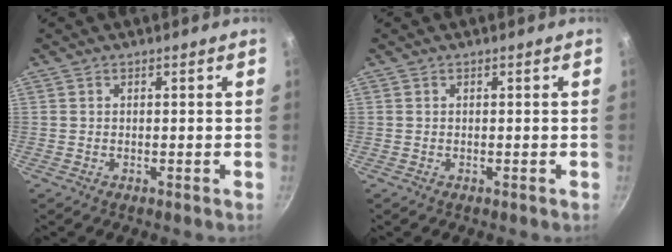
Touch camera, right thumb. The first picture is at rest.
{"total": 0.0}